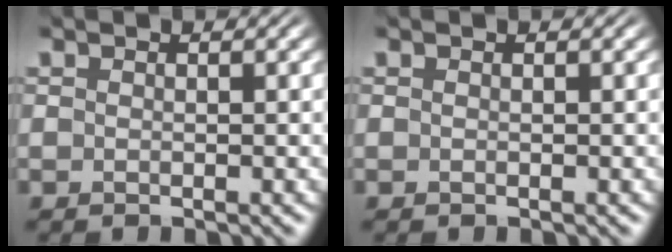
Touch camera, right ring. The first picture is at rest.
{"total": 0.0}